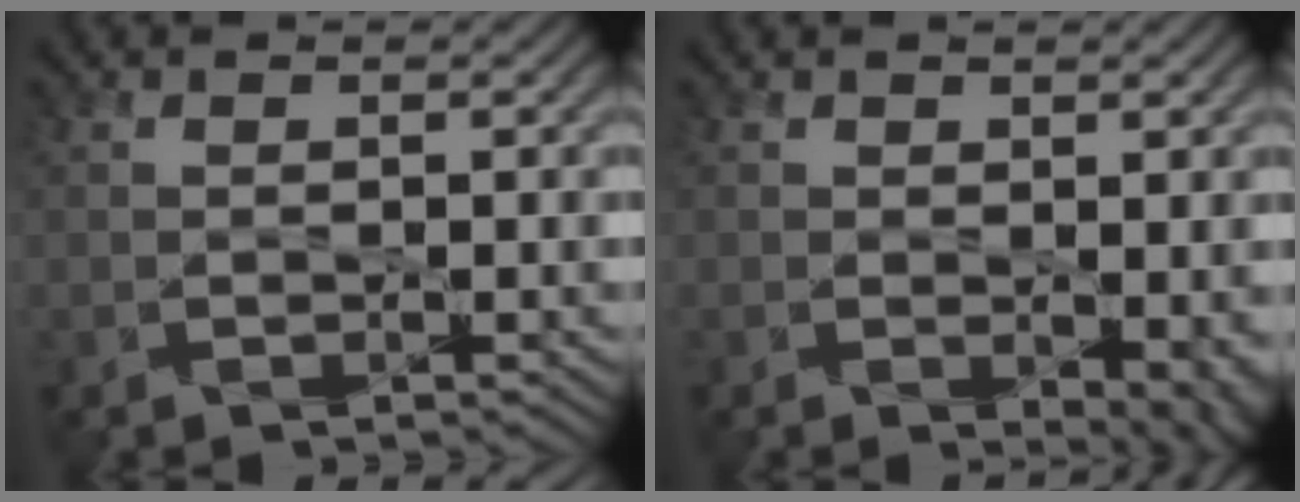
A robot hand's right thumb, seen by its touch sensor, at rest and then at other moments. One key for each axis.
{"total": 3.8, "fx": -0.5, "fy": 2.2, "fz": 3.0, "tx": -0.036, "ty": -0.014, "tz": 0.001}